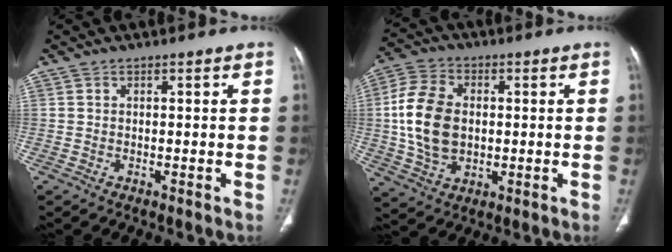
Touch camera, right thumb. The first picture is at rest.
{"total": 13.7, "force": [0.5, 9.3, 10.0], "torque": [-0.188, 0.008, 0.012]}